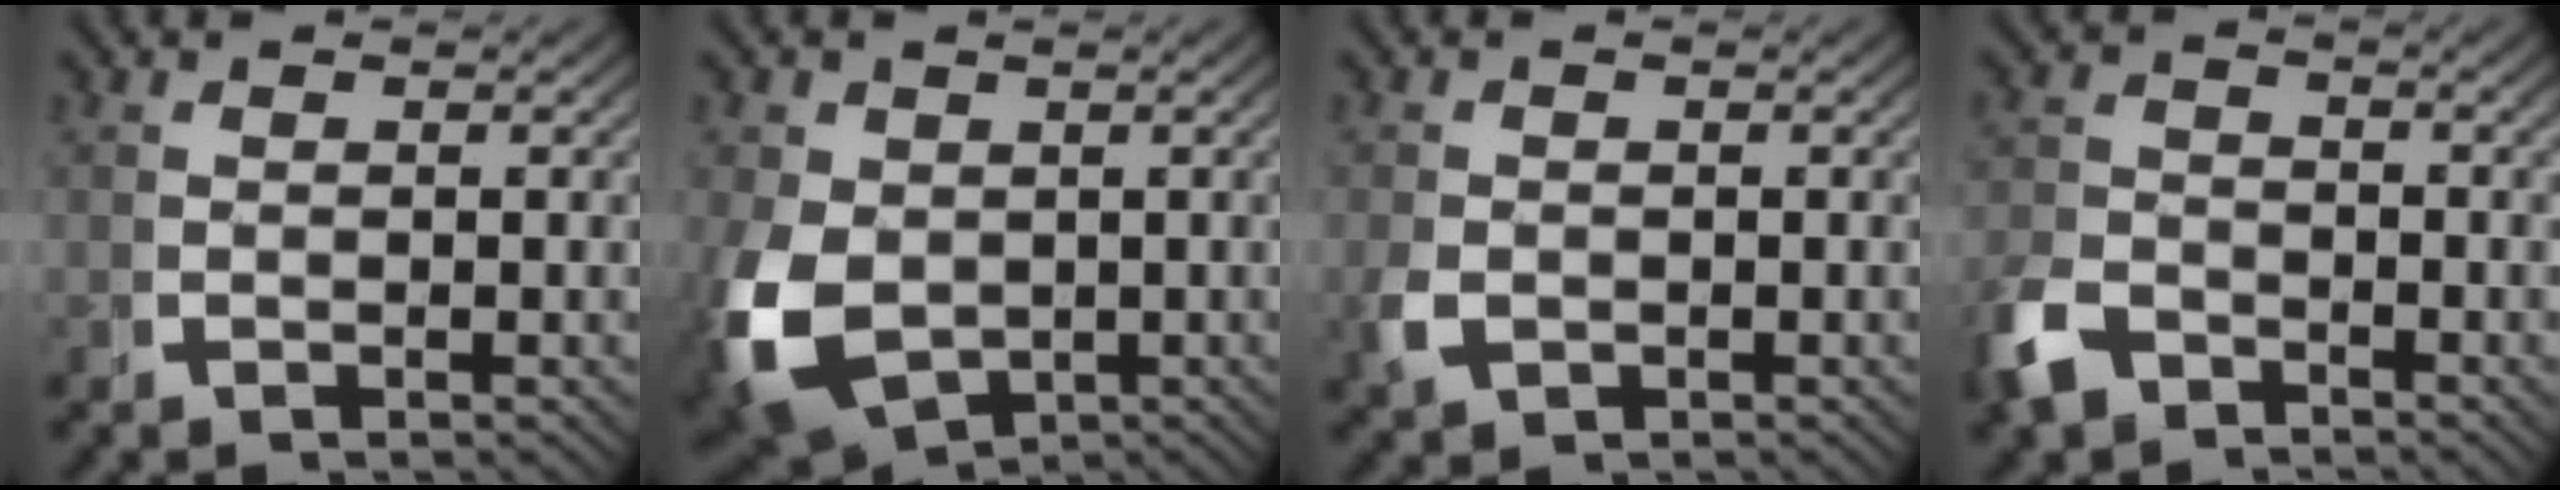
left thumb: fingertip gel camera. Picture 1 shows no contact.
{"total": 8.3, "force": [-2.3, 6.1, 5.0], "torque": [-0.134, -0.043, -0.015]}
{"total": 2.3, "force": [-0.8, 1.8, 1.2], "torque": [-0.034, -0.007, -0.011]}
{"total": 4.2, "force": [-3.3, 2.2, 1.3], "torque": [-0.035, -0.016, -0.057]}